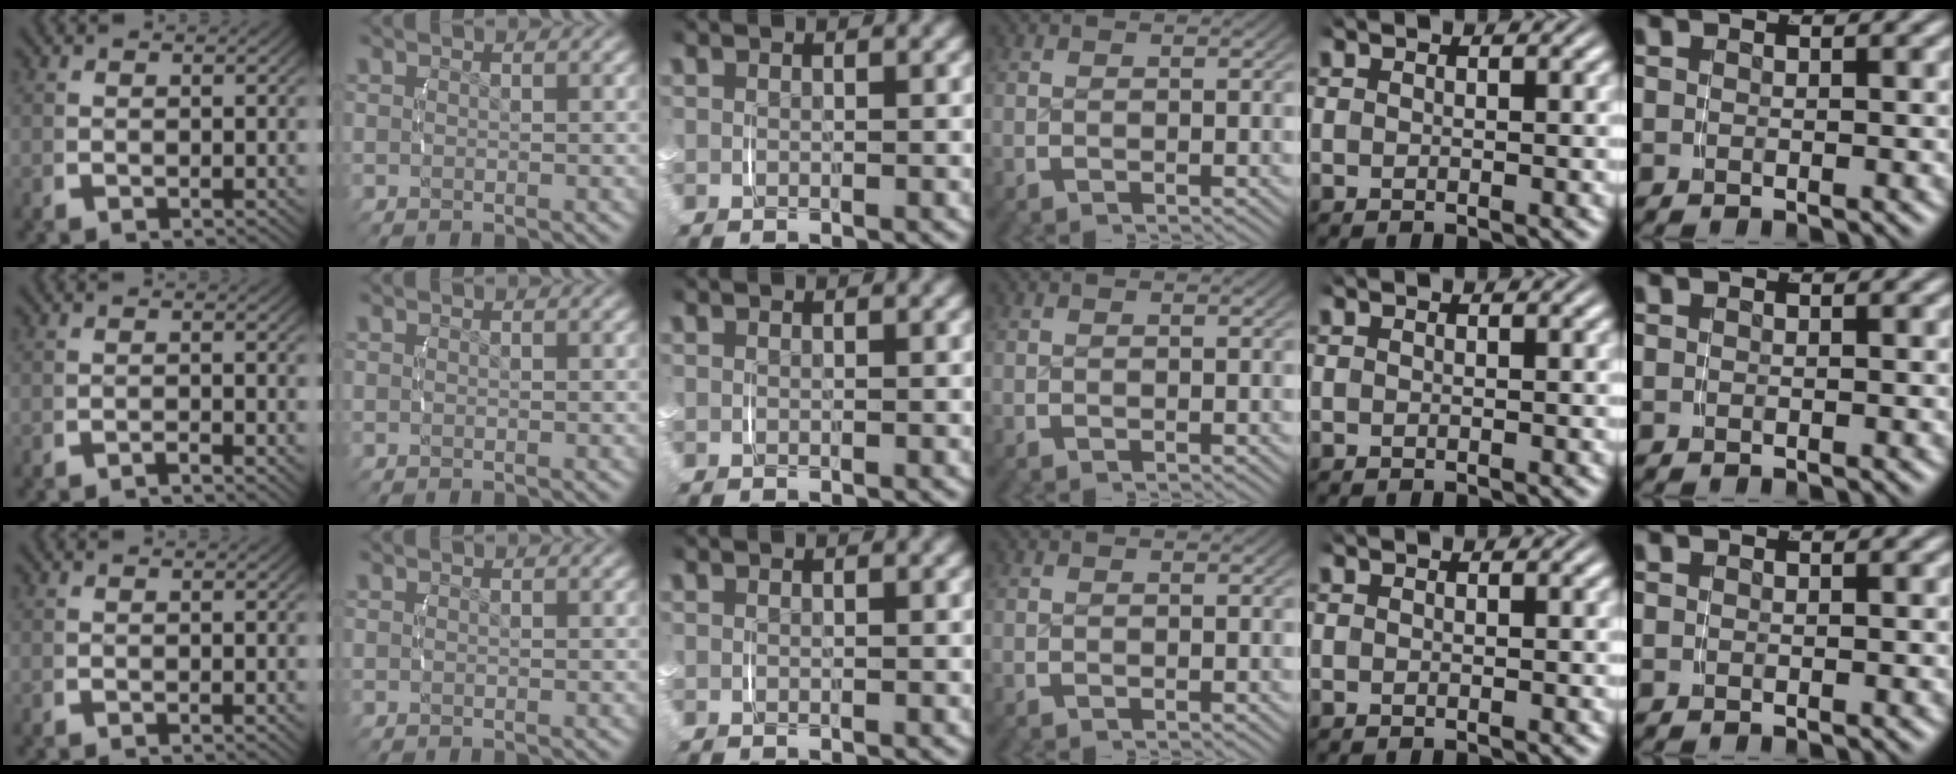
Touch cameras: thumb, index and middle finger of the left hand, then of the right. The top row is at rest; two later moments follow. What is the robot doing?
{"motion": "lift_and_place", "object": "dispenser bottle"}